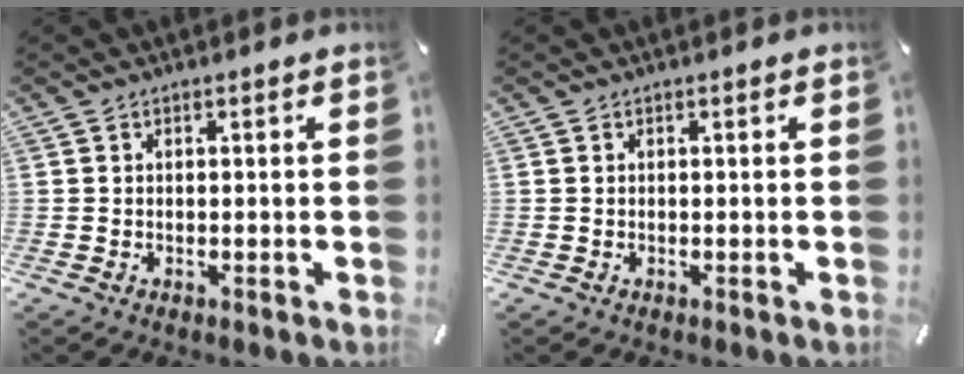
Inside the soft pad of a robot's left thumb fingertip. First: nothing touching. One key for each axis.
{"total": 0.0}